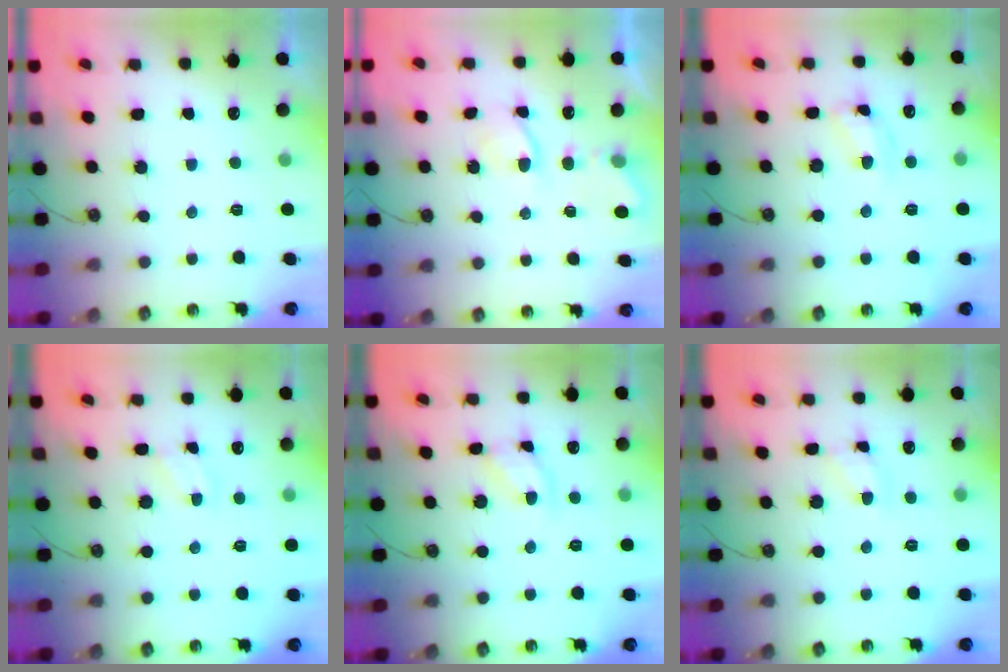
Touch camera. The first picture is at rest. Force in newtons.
{"total": 4.5, "press": 4.5, "slide": 0.3}
{"total": 9.5, "press": 9.5, "slide": 0.6}
{"total": 2.1, "press": 2.1, "slide": 0.3}
{"total": 10.6, "press": 10.5, "slide": 1.1}
{"total": 5.9, "press": 5.9, "slide": 0.3}